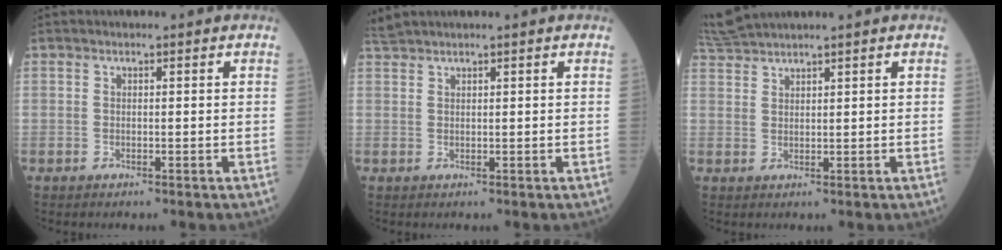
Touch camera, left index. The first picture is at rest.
{"total": 1.7, "force": [1.6, -0.4, 0.4], "torque": [-0.013, 0.018, 0.040]}
{"total": 4.2, "force": [4.0, -0.8, 1.1], "torque": [-0.038, 0.019, 0.088]}